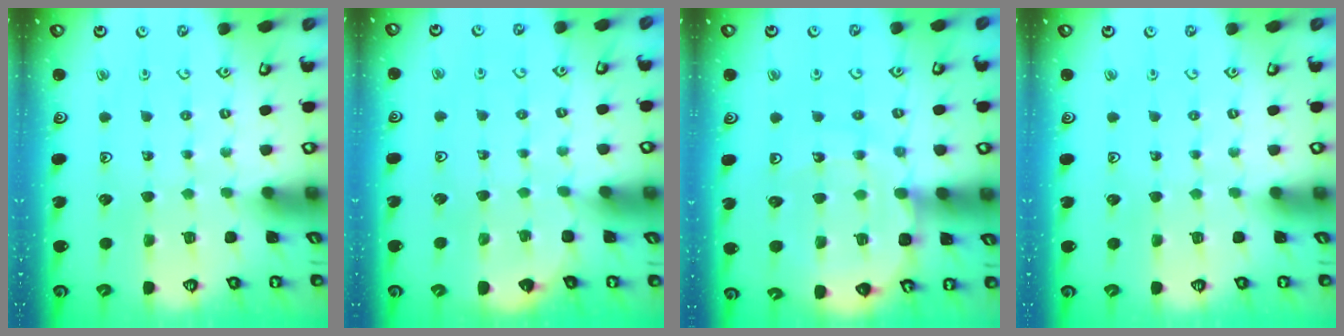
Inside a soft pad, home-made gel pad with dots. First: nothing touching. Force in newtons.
{"total": 2.3, "press": 2.3, "slide": 0.1}
{"total": 11.5, "press": 11.3, "slide": 2.3}
{"total": 0.0}